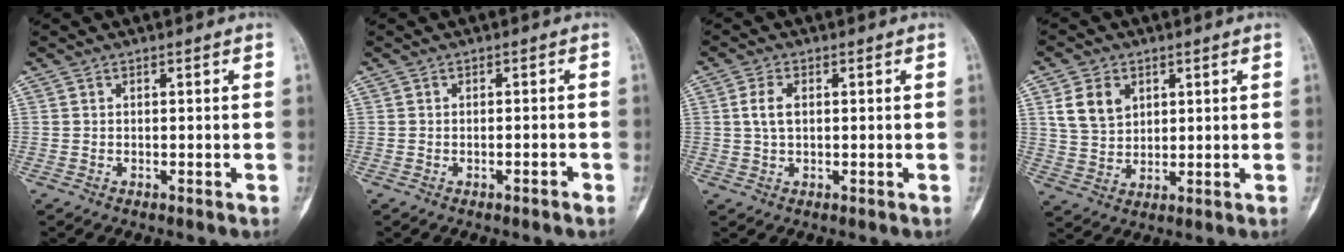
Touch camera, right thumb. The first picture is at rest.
{"total": 1.4, "force": [-0.8, 0.3, 1.1], "torque": [-0.022, 0.007, -0.009]}
{"total": 3.7, "force": [0.6, 2.1, 3.0], "torque": [-0.059, 0.004, 0.012]}
{"total": 7.6, "force": [3.0, 5.5, 4.2], "torque": [-0.060, -0.010, 0.064]}